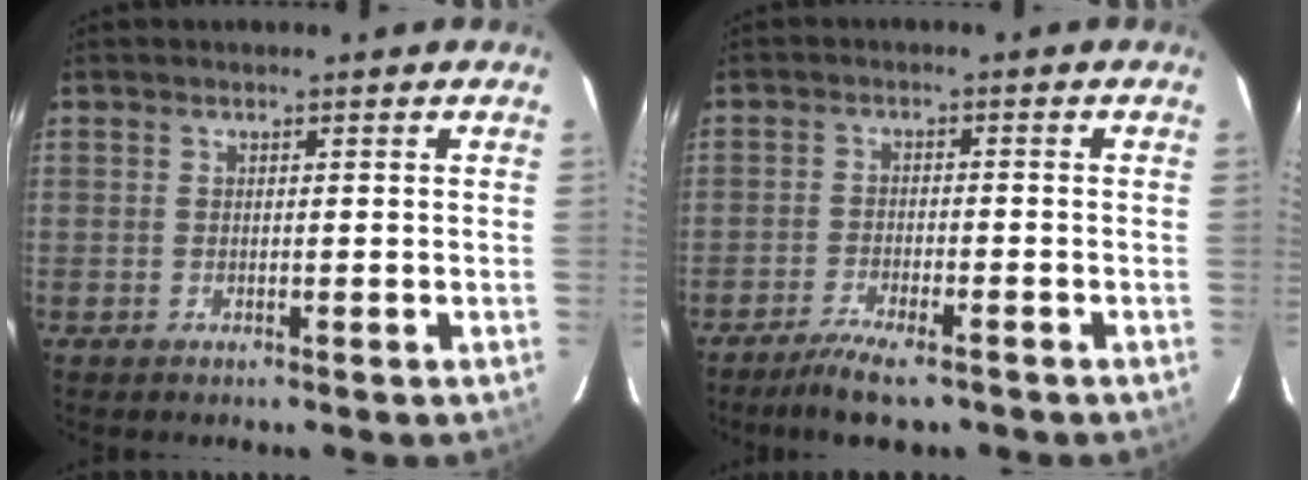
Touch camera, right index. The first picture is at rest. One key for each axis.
{"total": 6.9, "fx": -5.5, "fy": 1.6, "fz": 3.8, "tx": -0.092, "ty": -0.010, "tz": -0.098}